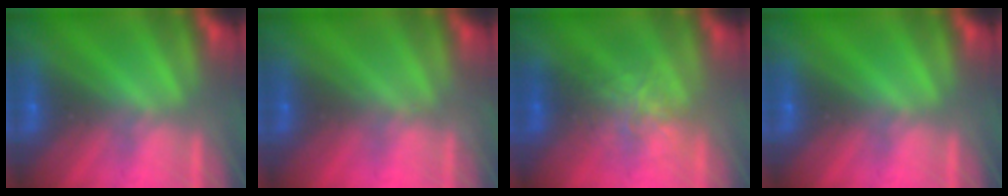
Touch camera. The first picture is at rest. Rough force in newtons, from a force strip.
{"total": 4.5}
{"total": 2.4}
{"total": 0.0}